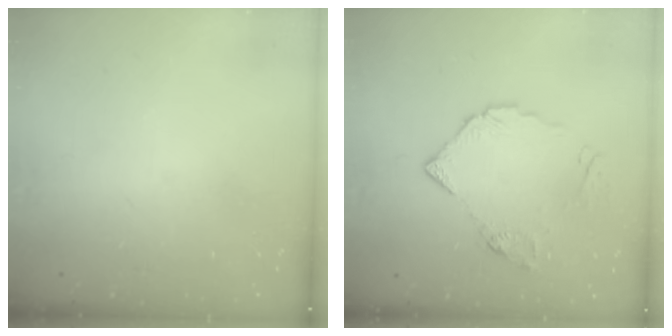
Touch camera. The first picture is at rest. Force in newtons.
{"total": 11.2, "press": 11.2, "slide": 1.3}